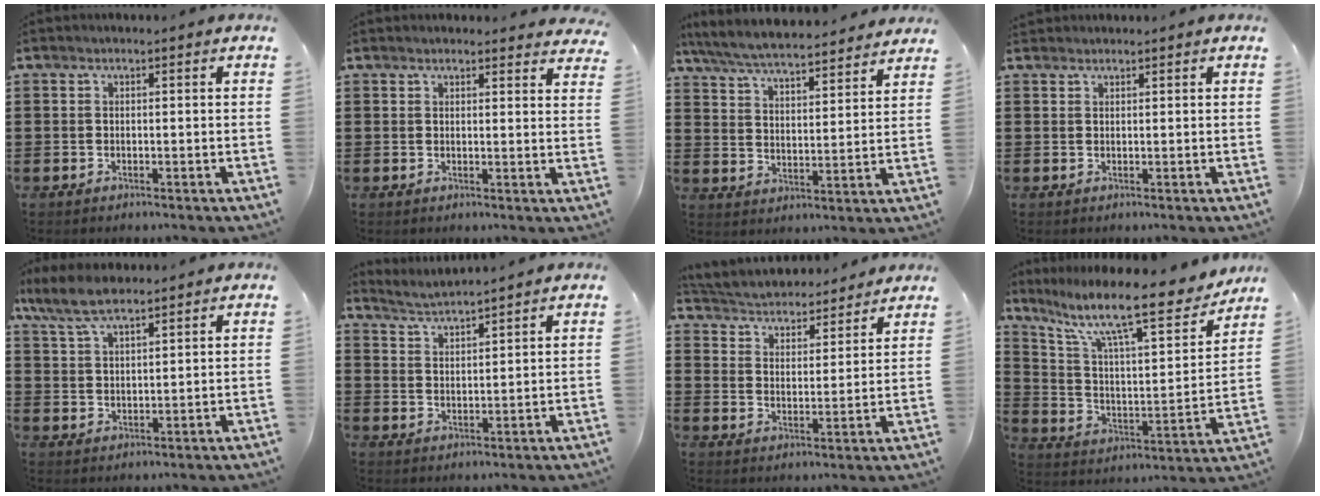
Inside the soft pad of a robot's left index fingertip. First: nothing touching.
{"total": 2.2, "force": [2.2, 0.2, 0.3], "torque": [-0.003, -0.007, 0.040]}
{"total": 6.3, "force": [6.1, 0.1, 1.7], "torque": [-0.060, -0.038, 0.104]}
{"total": 1.0, "force": [0.9, 0.1, 0.1], "torque": [-0.004, 0.000, 0.019]}
{"total": 6.5, "force": [5.3, 1.7, 3.4], "torque": [-0.081, -0.006, 0.100]}
{"total": 2.8, "force": [2.7, -0.6, 0.0], "torque": [-0.011, -0.017, 0.047]}
{"total": 3.6, "force": [3.5, 0.4, -0.1], "torque": [-0.022, -0.031, 0.055]}
{"total": 14.4, "force": [11.0, 2.5, 9.1], "torque": [-0.188, -0.067, 0.178]}